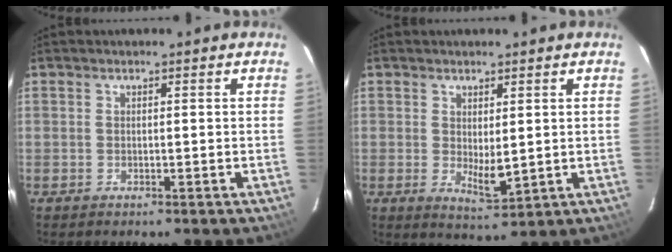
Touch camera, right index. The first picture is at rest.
{"total": 4.7, "force": [0.2, 2.0, 4.2], "torque": [-0.066, -0.012, 0.011]}